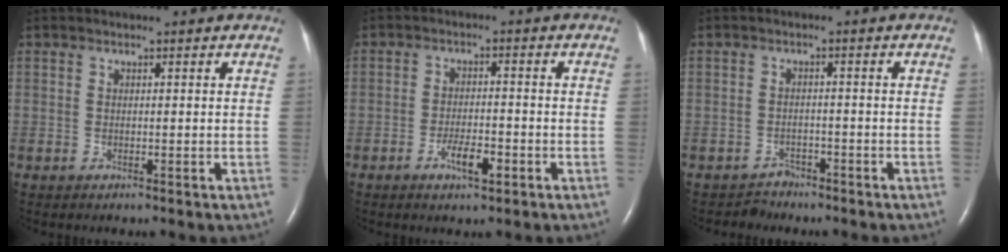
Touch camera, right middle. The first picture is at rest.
{"total": 4.1, "force": [-2.1, 1.0, 3.4], "torque": [-0.063, 0.001, -0.036]}
{"total": 2.2, "force": [-1.9, 0.8, -0.8], "torque": [0.008, -0.001, -0.032]}